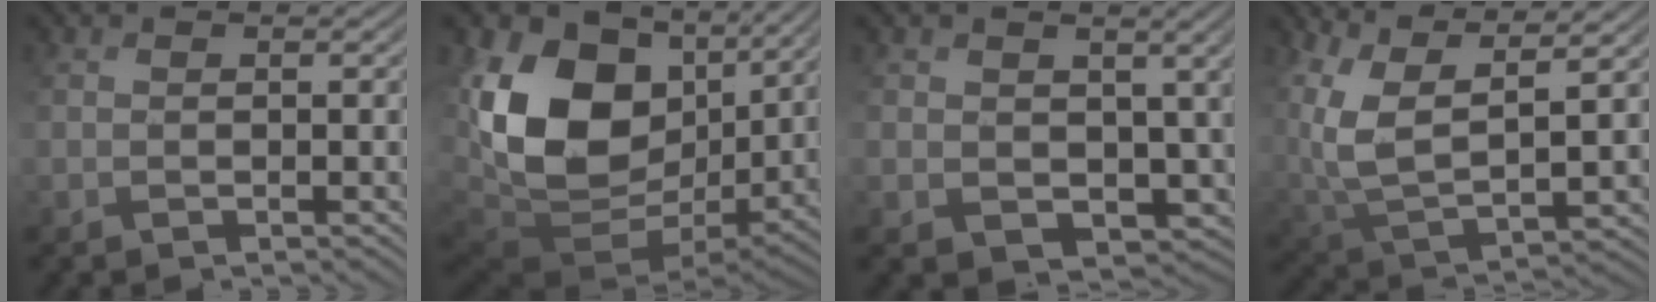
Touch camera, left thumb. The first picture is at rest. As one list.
[{"total": 17.8, "force": [4.1, 12.4, 12.1], "torque": [-0.285, -0.011, 0.092]}, {"total": 8.6, "force": [0.8, 7.4, 4.3], "torque": [-0.096, -0.036, 0.027]}, {"total": 10.0, "force": [6.1, 3.5, 7.1], "torque": [-0.196, 0.010, 0.132]}]